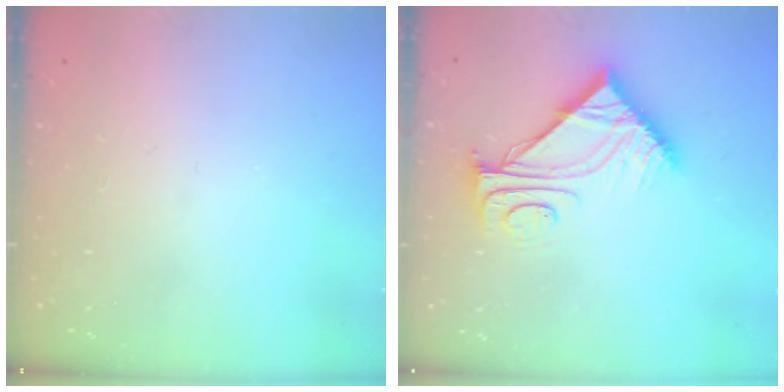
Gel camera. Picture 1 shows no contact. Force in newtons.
{"total": 10.3, "press": 10.2, "slide": 0.9}